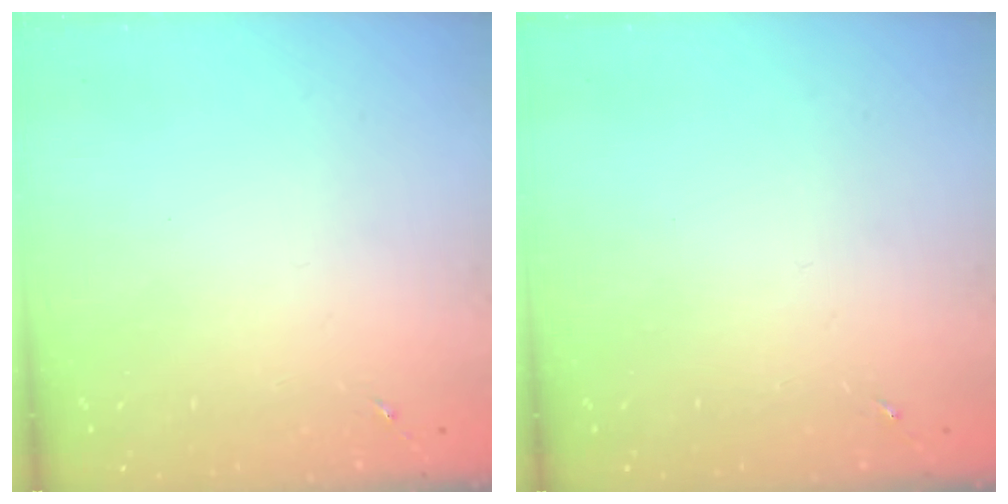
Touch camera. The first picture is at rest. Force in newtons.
{"total": 0.0}